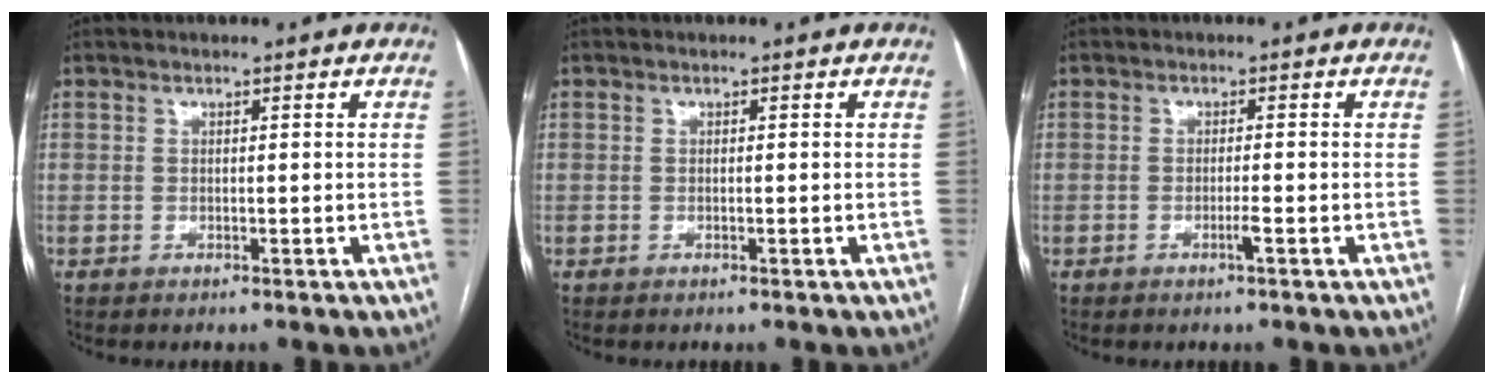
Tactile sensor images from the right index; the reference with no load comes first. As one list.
[{"total": 0.0}, {"total": 1.5, "force": [-0.7, -0.3, 1.2], "torque": [-0.027, -0.002, -0.011]}]